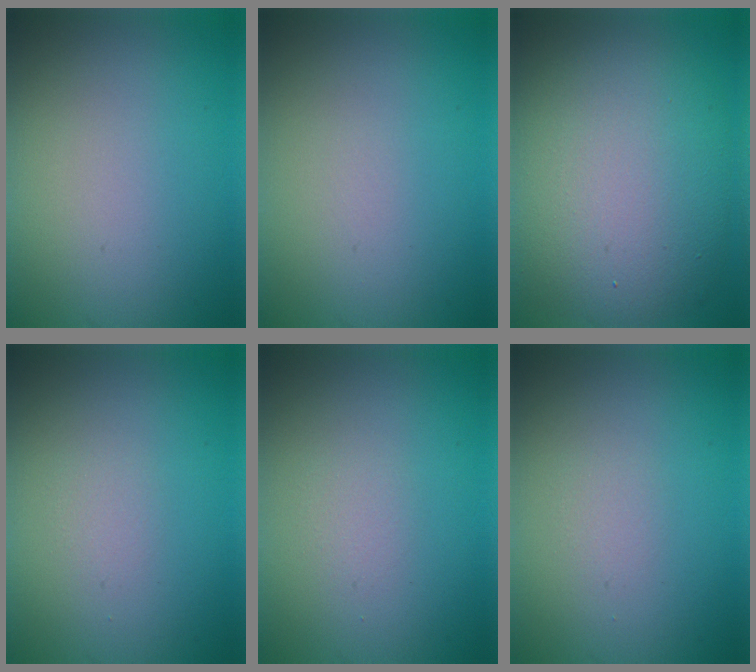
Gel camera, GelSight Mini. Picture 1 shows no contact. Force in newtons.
{"total": 0.0}
{"total": 11.0, "press": 11.0, "slide": 0.8}
{"total": 0.7, "press": 0.7, "slide": 0.0}
{"total": 0.9, "press": 0.9, "slide": 0.1}
{"total": 0.7, "press": 0.7, "slide": 0.0}